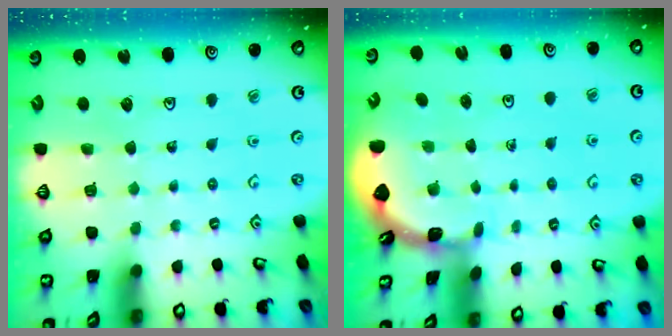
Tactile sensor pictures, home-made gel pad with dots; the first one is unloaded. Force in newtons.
{"total": 1.7, "press": 1.7, "slide": 0.1}